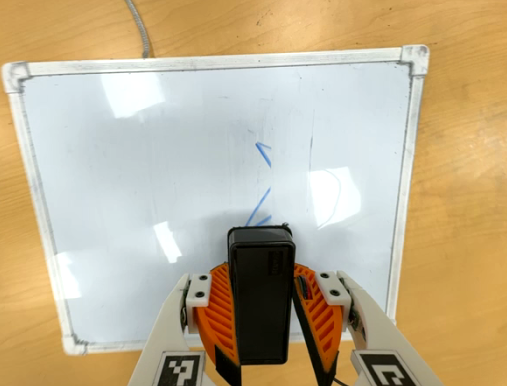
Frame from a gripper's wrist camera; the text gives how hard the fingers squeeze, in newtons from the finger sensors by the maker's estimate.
{"total": 8.3, "left": 8.2, "right": 8.5}